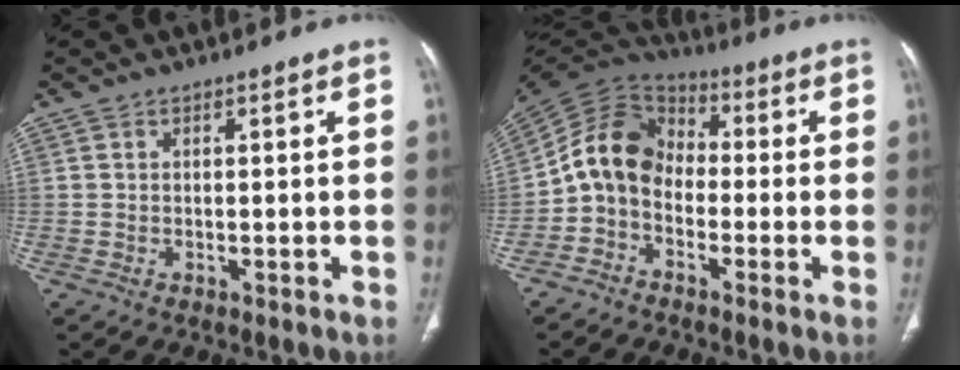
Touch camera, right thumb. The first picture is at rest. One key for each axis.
{"total": 10.9, "fx": -2.2, "fy": 8.4, "fz": 6.6, "tx": -0.114, "ty": 0.053, "tz": -0.060}